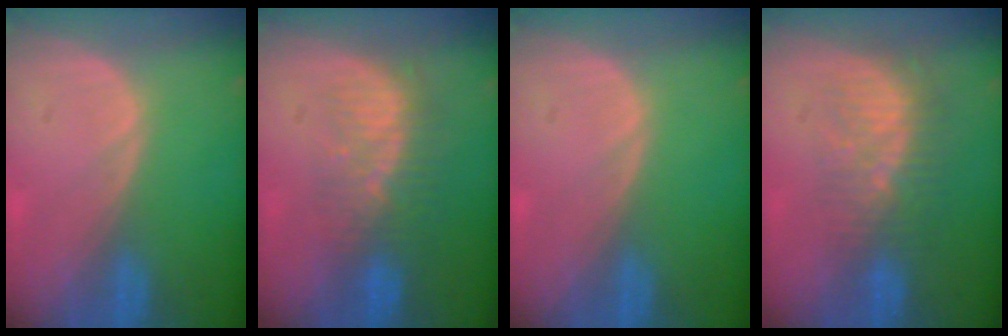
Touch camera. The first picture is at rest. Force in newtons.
{"total": 8.1, "press": 7.1, "slide": 3.9}
{"total": 0.0}
{"total": 8.6, "press": 7.5, "slide": 4.3}